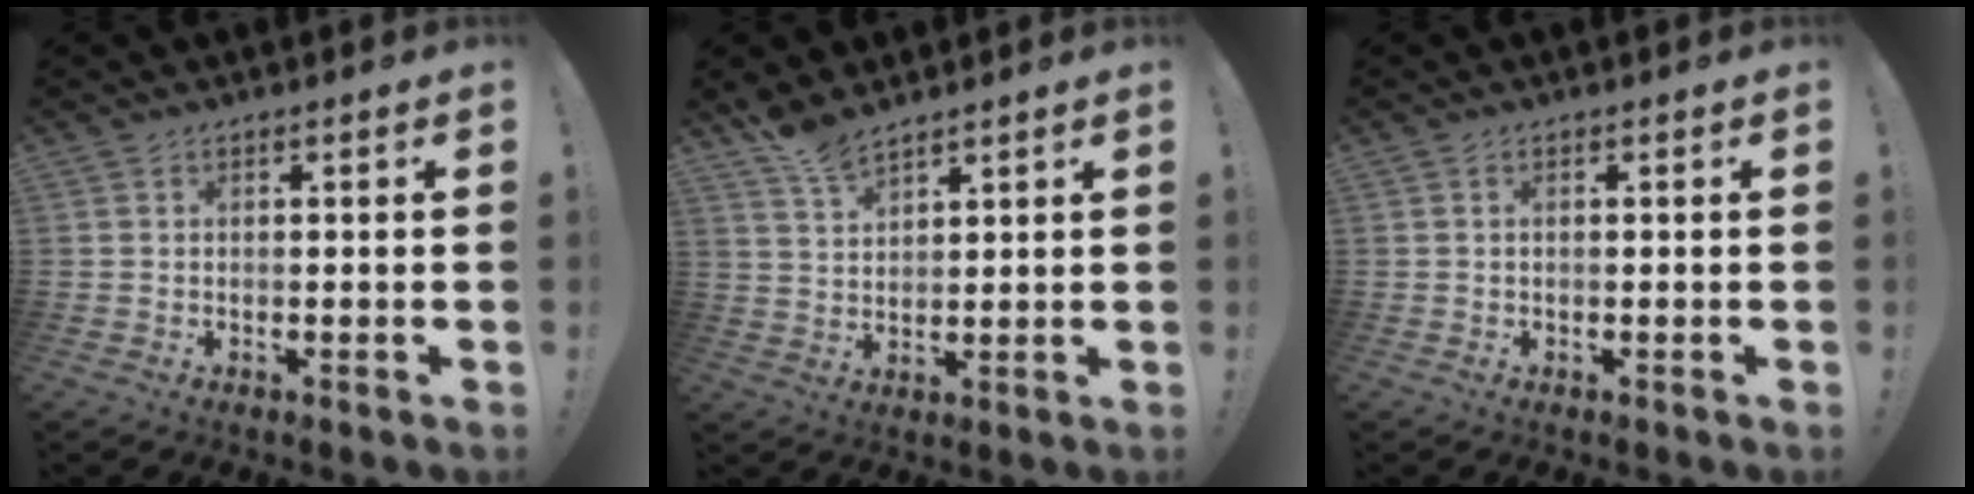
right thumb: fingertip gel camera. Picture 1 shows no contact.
{"total": 6.1, "force": [5.5, 1.6, 2.2], "torque": [-0.042, -0.033, 0.103]}
{"total": 0.5, "force": [0.0, 0.1, 0.5], "torque": [-0.012, 0.001, 0.001]}